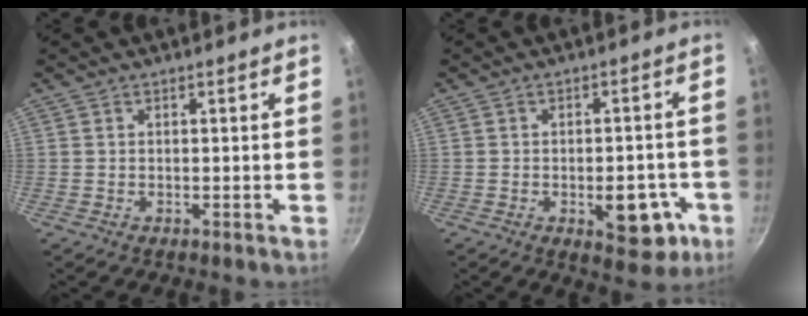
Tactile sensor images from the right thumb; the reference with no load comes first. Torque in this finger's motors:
{"motor_torque": [2.50, 2.52, 0.66, -0.53, 0.08]}